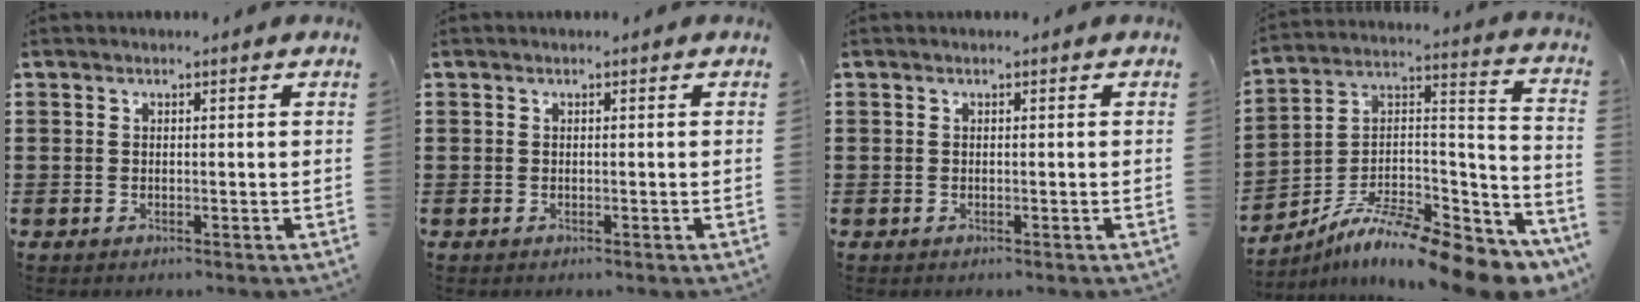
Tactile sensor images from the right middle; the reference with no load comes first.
{"total": 0.0}
{"total": 0.0}
{"total": 13.2, "force": [-10.8, 1.6, 7.4], "torque": [-0.130, 0.011, -0.204]}